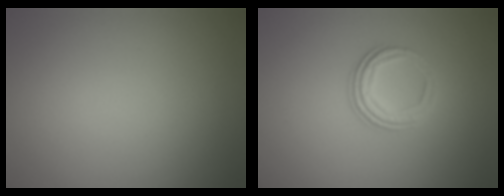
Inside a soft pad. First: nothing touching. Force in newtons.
{"total": 3.4, "press": 2.4, "slide": 2.4}